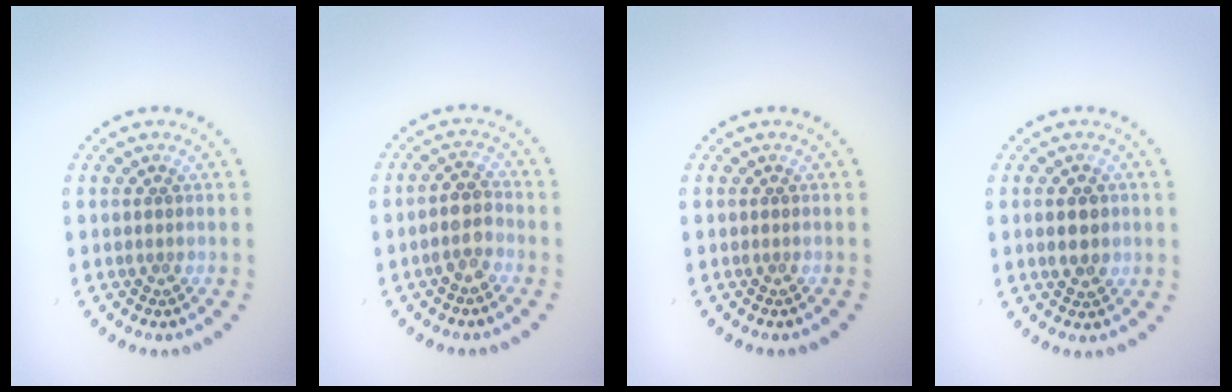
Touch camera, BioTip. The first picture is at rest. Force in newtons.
{"total": 2.2, "press": 2.1, "slide": 0.8}
{"total": 0.0}
{"total": 2.4, "press": 2.4, "slide": 0.1}